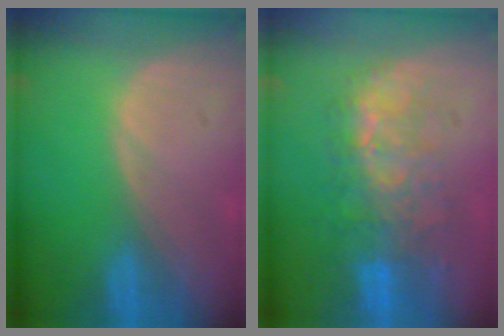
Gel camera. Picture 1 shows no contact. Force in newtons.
{"total": 10.0, "press": 8.6, "slide": 5.2}